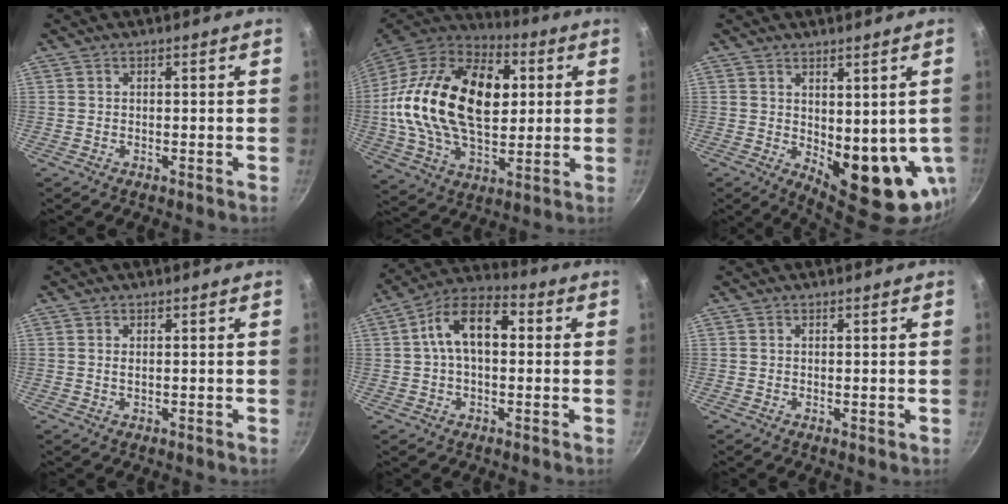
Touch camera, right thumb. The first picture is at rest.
{"total": 29.8, "force": [4.3, 18.2, 23.3], "torque": [-0.406, 0.017, 0.064]}
{"total": 13.1, "force": [-0.3, 6.6, 11.4], "torque": [-0.124, -0.027, 0.015]}
{"total": 0.9, "force": [0.2, 0.4, 0.8], "torque": [-0.015, 0.000, 0.003]}
{"total": 12.2, "force": [1.6, 7.2, 9.7], "torque": [-0.140, 0.036, 0.010]}
{"total": 0.6, "force": [0.1, 0.1, 0.5], "torque": [-0.008, -0.003, 0.000]}